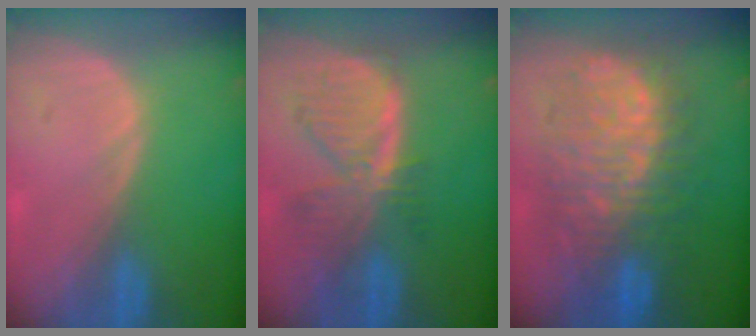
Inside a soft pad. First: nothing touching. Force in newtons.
{"total": 8.1, "press": 7.0, "slide": 4.0}
{"total": 12.3, "press": 12.2, "slide": 1.3}